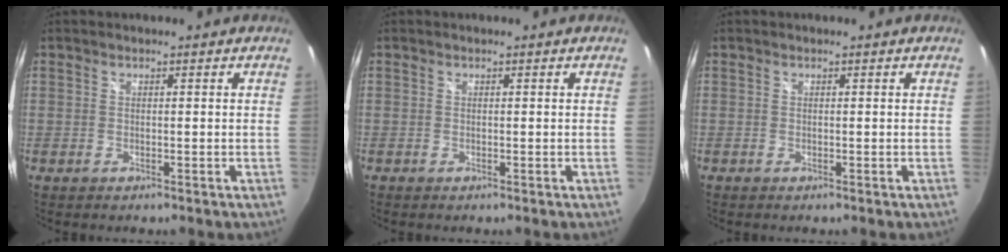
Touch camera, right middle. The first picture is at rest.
{"total": 0.0}
{"total": 0.0}